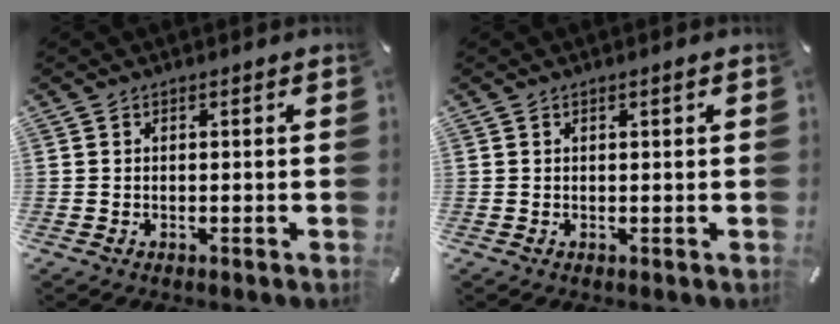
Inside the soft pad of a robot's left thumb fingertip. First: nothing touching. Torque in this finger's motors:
{"motor_torque": [-0.09, -0.29, 0.05, 0.12, -0.06]}